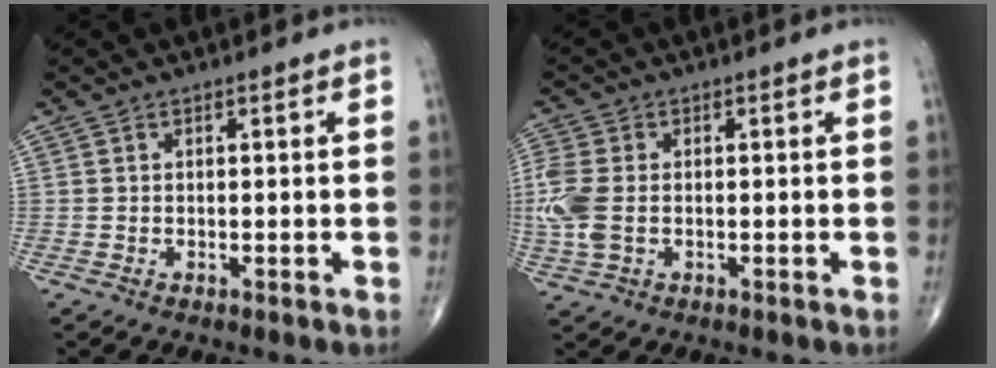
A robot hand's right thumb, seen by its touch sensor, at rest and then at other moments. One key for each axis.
{"total": 7.5, "fx": -0.4, "fy": 4.8, "fz": 5.7, "tx": -0.163, "ty": 0.004, "tz": -0.009}